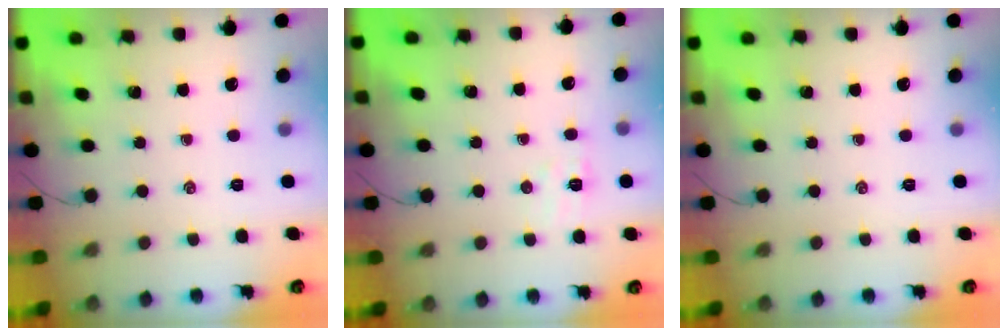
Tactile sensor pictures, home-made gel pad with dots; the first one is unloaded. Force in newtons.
{"total": 5.5, "press": 5.4, "slide": 1.0}
{"total": 0.0}